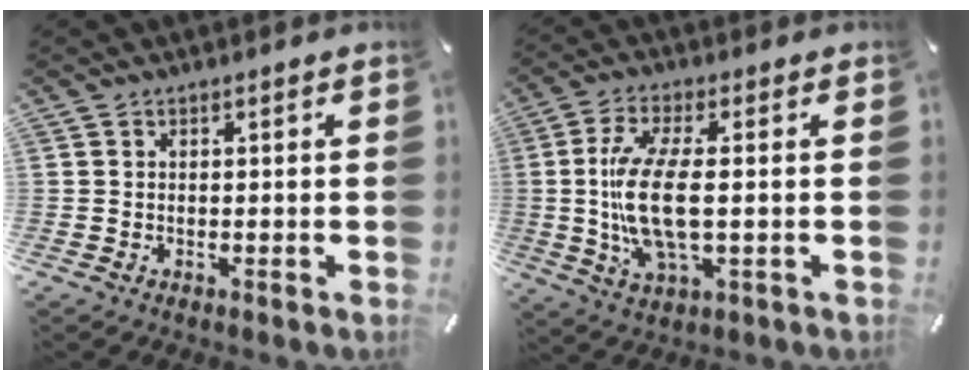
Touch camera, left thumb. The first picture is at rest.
{"total": 13.5, "force": [0.0, 5.0, 12.5], "torque": [-0.267, -0.016, -0.004]}